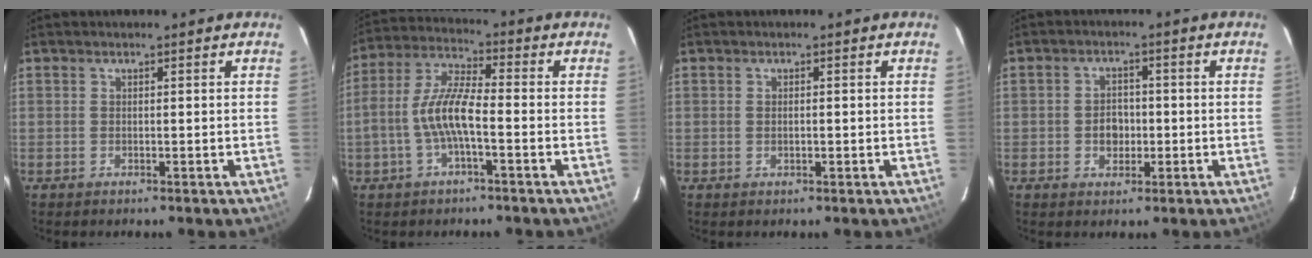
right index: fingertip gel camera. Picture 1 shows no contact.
{"total": 8.7, "force": [-2.5, 2.3, 8.1], "torque": [-0.177, 0.011, -0.048]}
{"total": 0.9, "force": [-0.1, 0.4, 0.7], "torque": [-0.013, 0.001, -0.001]}
{"total": 3.8, "force": [-0.7, 3.1, 2.0], "torque": [-0.036, 0.008, -0.007]}